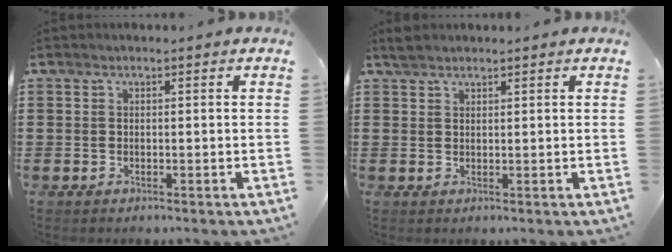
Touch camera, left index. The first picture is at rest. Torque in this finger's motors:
{"motor_torque": [-0.04, 1.89, 0.14, 0.02]}